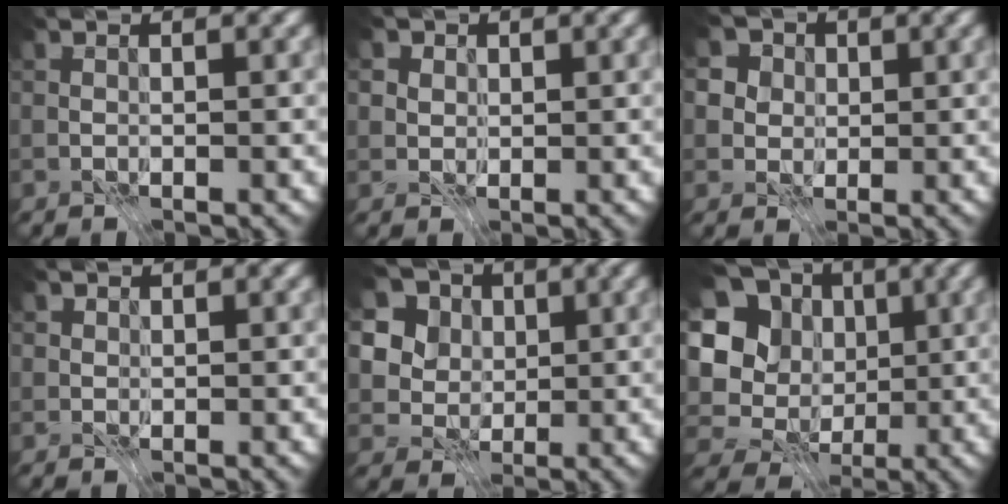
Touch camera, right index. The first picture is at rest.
{"total": 3.6, "force": [1.6, 2.9, 1.4], "torque": [-0.035, 0.009, 0.023]}
{"total": 6.7, "force": [2.8, 5.4, 2.7], "torque": [-0.050, 0.012, 0.029]}
{"total": 0.9, "force": [0.4, 0.7, 0.1], "torque": [-0.002, -0.008, 0.017]}
{"total": 7.9, "force": [2.5, 6.6, 3.7], "torque": [-0.078, 0.009, 0.025]}
{"total": 15.2, "force": [-0.2, 13.9, 6.1], "torque": [-0.163, 0.015, -0.006]}